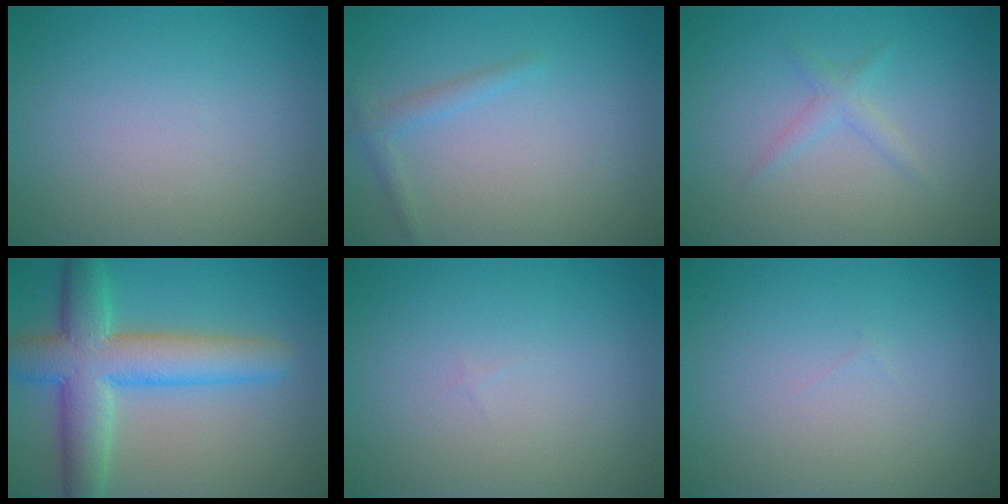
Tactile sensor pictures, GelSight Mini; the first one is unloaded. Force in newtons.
{"total": 1.3, "press": 1.3, "slide": 0.1}
{"total": 1.3, "press": 1.3, "slide": 0.0}
{"total": 8.0, "press": 8.0, "slide": 0.4}
{"total": 0.0}
{"total": 0.0}